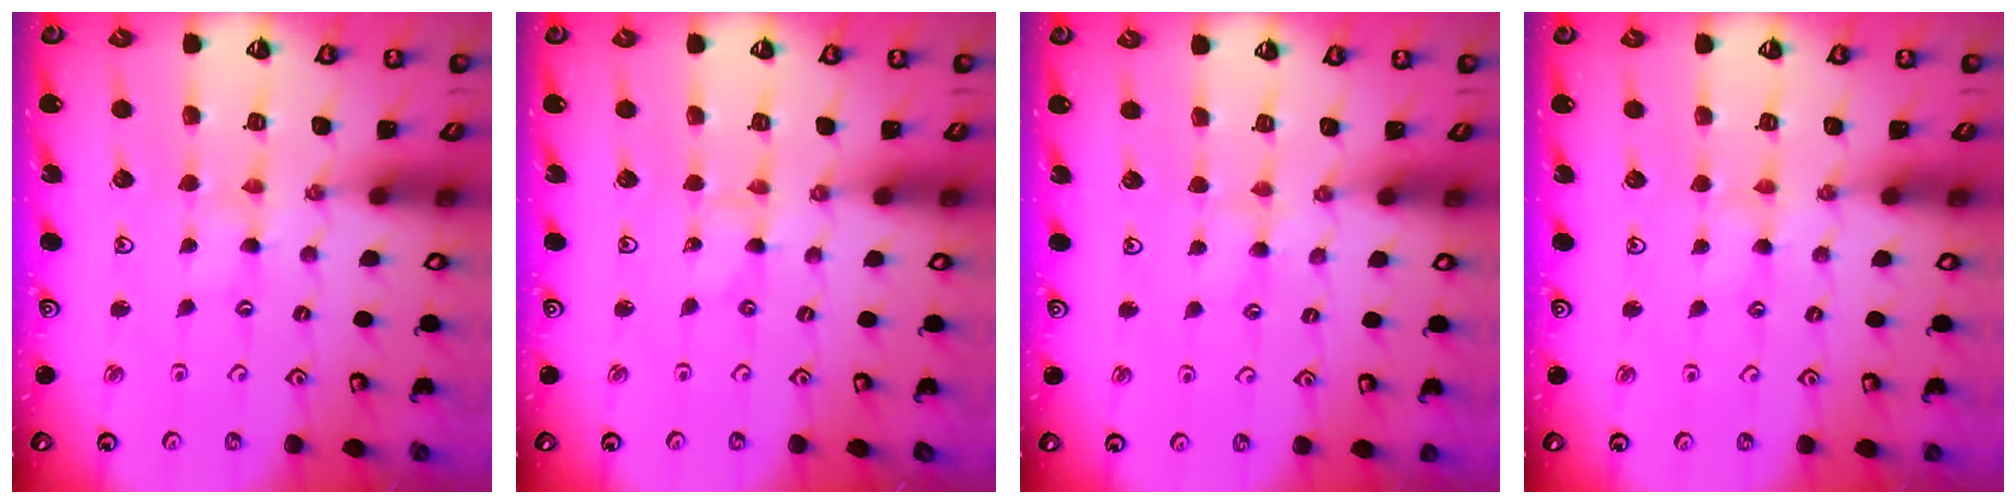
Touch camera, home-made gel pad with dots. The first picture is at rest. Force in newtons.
{"total": 0.0}
{"total": 1.9, "press": 1.9, "slide": 0.3}
{"total": 2.6, "press": 2.5, "slide": 0.4}